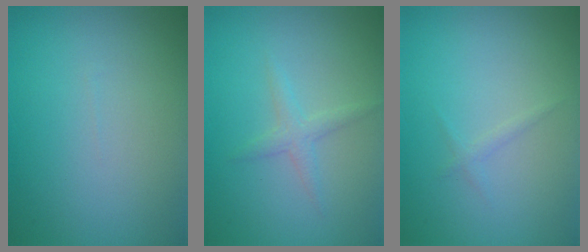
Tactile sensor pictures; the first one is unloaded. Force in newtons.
{"total": 1.4, "press": 1.4, "slide": 0.1}
{"total": 1.2, "press": 1.2, "slide": 0.2}